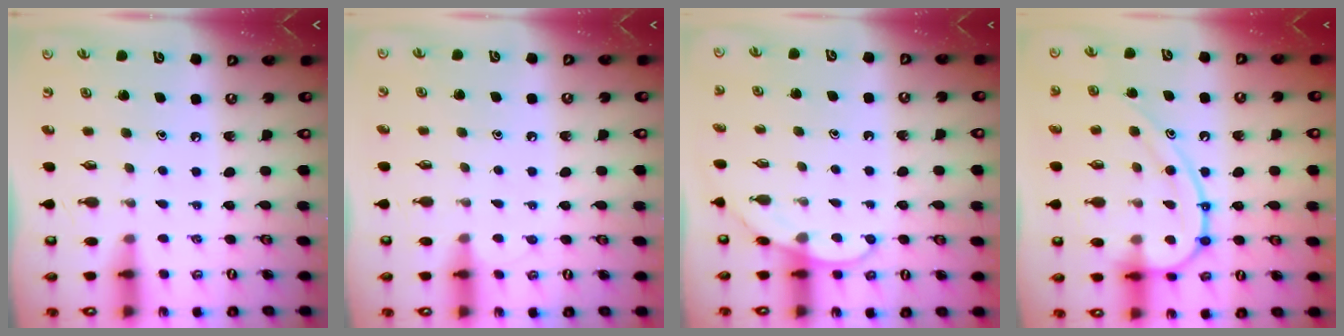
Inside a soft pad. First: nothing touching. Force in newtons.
{"total": 4.1, "press": 4.1, "slide": 0.4}
{"total": 6.5, "press": 6.4, "slide": 0.6}
{"total": 16.5, "press": 16.4, "slide": 1.6}